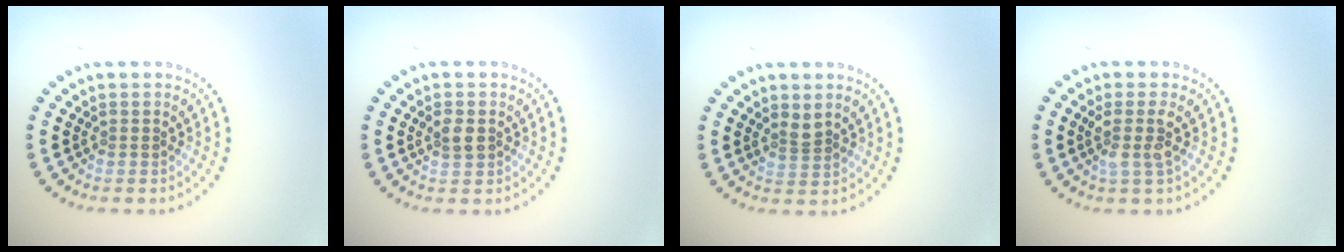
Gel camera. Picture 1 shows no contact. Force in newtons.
{"total": 1.6, "press": 1.6, "slide": 0.3}
{"total": 1.4, "press": 1.1, "slide": 0.9}
{"total": 2.1, "press": 1.6, "slide": 1.4}